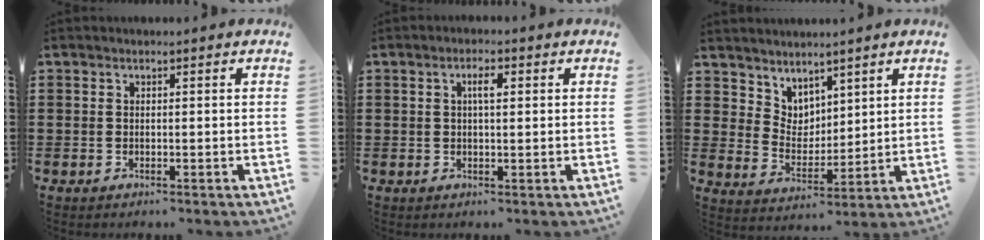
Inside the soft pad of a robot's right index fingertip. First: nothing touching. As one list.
[{"total": 2.6, "force": [0.5, 0.8, 2.5], "torque": [-0.048, 0.007, 0.006]}, {"total": 4.7, "force": [3.9, 2.4, -0.7], "torque": [-0.012, -0.019, 0.075]}]